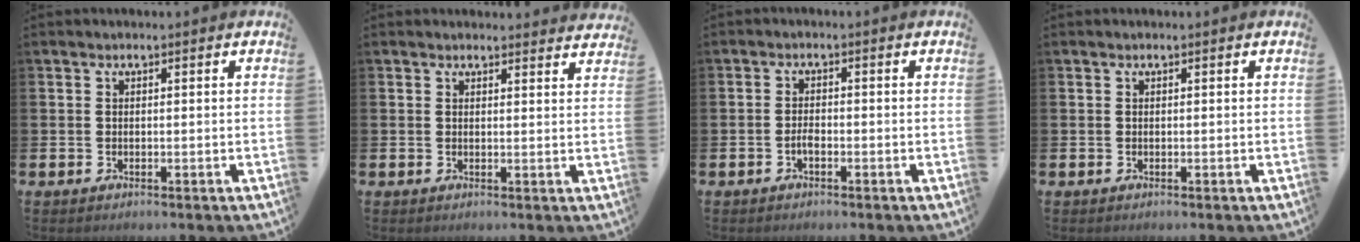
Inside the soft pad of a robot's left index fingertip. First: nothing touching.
{"total": 2.0, "force": [1.9, 0.3, -0.1], "torque": [0.012, -0.012, 0.033]}
{"total": 1.6, "force": [-0.8, 0.6, 1.3], "torque": [-0.017, -0.002, -0.017]}
{"total": 0.0}